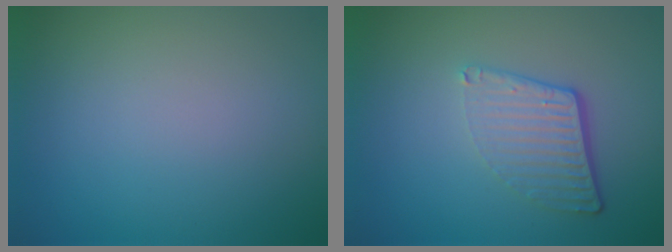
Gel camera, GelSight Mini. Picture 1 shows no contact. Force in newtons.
{"total": 4.4, "press": 2.8, "slide": 3.3}